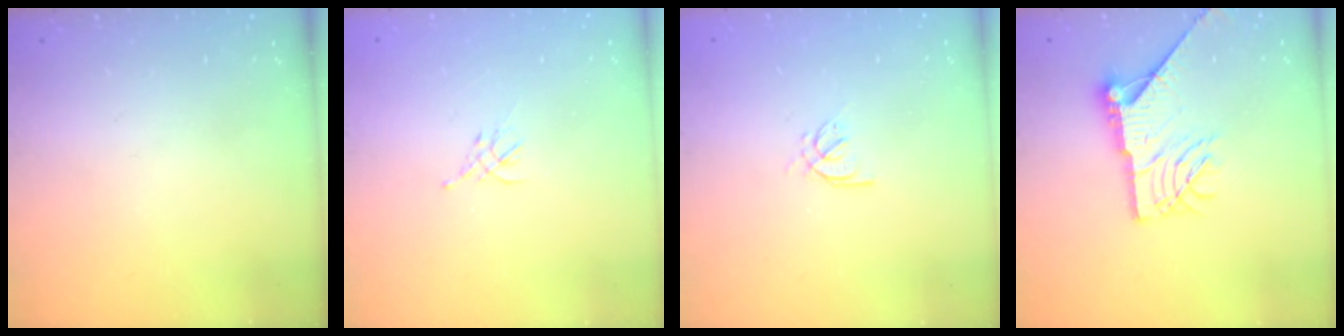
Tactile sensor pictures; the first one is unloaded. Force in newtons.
{"total": 1.5, "press": 1.4, "slide": 0.6}
{"total": 2.6, "press": 2.5, "slide": 0.7}
{"total": 16.6, "press": 16.6, "slide": 0.7}